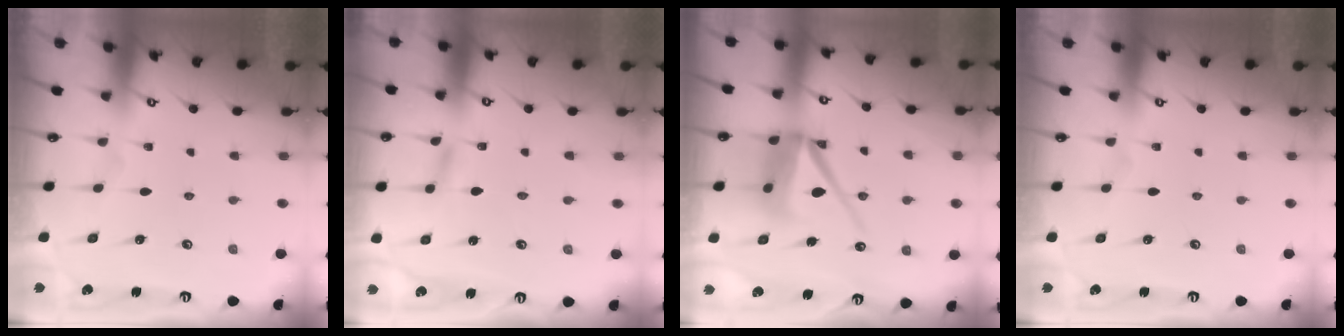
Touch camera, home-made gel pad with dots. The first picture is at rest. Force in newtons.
{"total": 2.1, "press": 2.1, "slide": 0.2}
{"total": 13.5, "press": 13.4, "slide": 1.7}
{"total": 0.0}